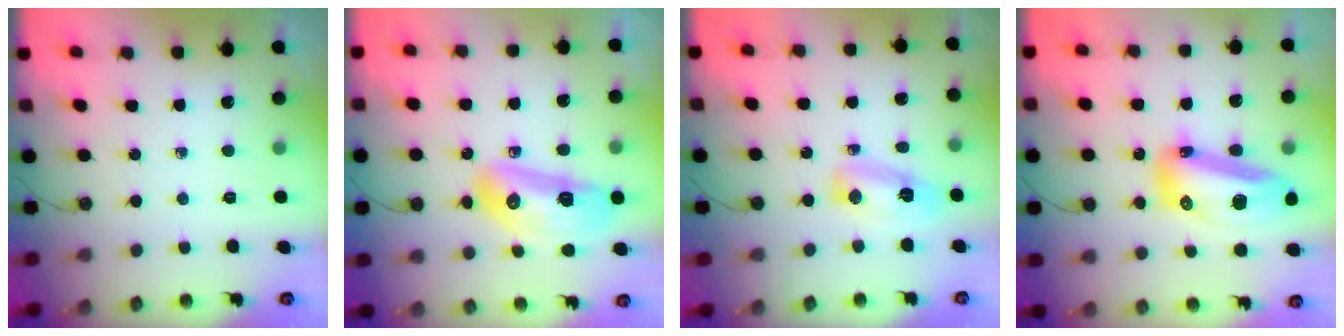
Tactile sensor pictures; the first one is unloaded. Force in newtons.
{"total": 15.4, "press": 15.2, "slide": 2.4}
{"total": 14.1, "press": 8.6, "slide": 11.2}
{"total": 17.9, "press": 17.7, "slide": 2.7}